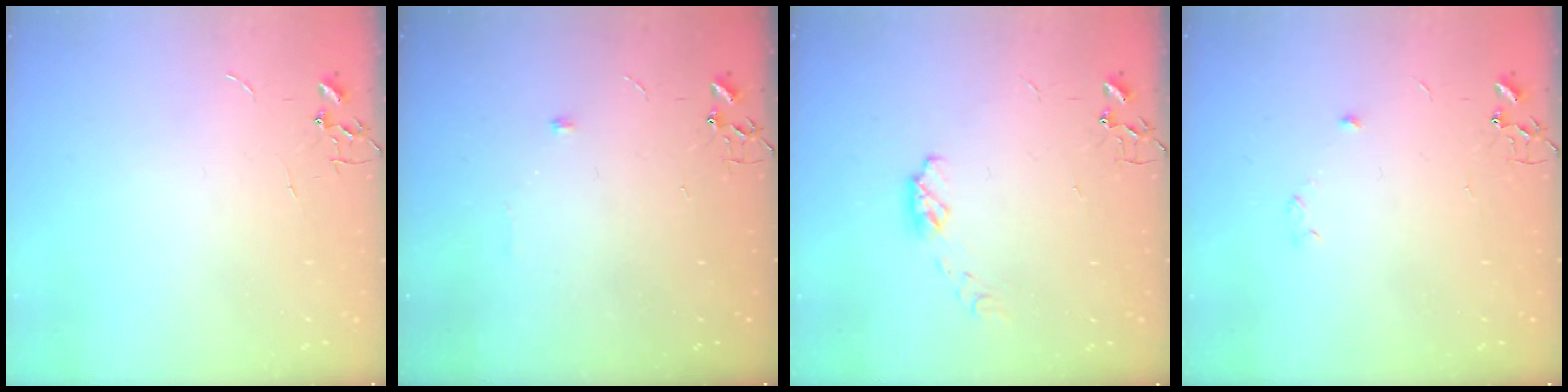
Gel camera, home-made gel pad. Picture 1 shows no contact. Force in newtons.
{"total": 4.7, "press": 4.6, "slide": 1.0}
{"total": 5.0, "press": 4.9, "slide": 0.7}
{"total": 3.6, "press": 3.2, "slide": 1.7}